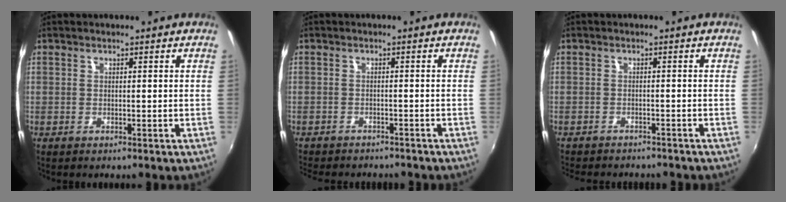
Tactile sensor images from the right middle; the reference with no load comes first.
{"total": 7.1, "force": [-6.4, 2.0, 2.3], "torque": [-0.060, -0.018, -0.094]}
{"total": 6.0, "force": [-5.5, 1.7, 1.8], "torque": [-0.051, -0.017, -0.081]}